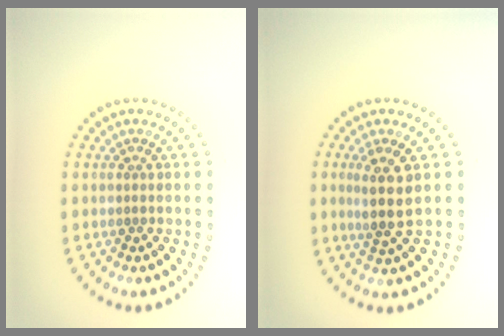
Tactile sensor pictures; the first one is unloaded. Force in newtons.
{"total": 3.1, "press": 2.6, "slide": 1.7}